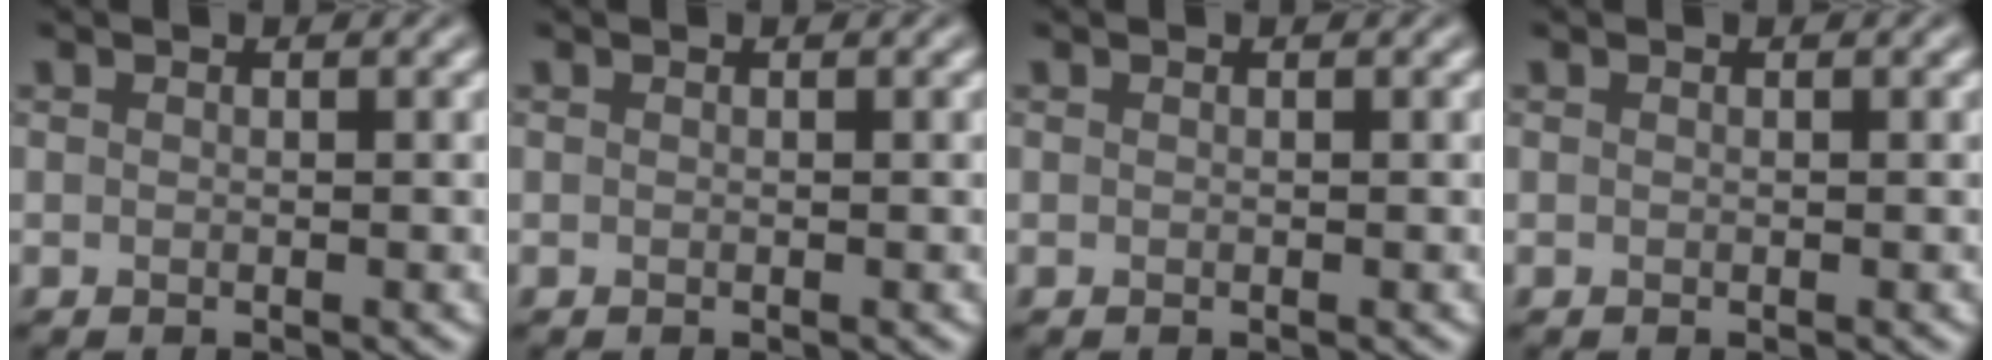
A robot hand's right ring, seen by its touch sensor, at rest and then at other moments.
{"total": 0.0}
{"total": 0.0}
{"total": 0.0}